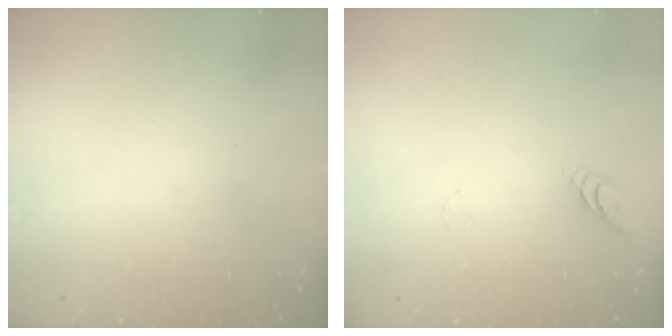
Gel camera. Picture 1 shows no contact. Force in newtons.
{"total": 4.1, "press": 4.1, "slide": 0.4}